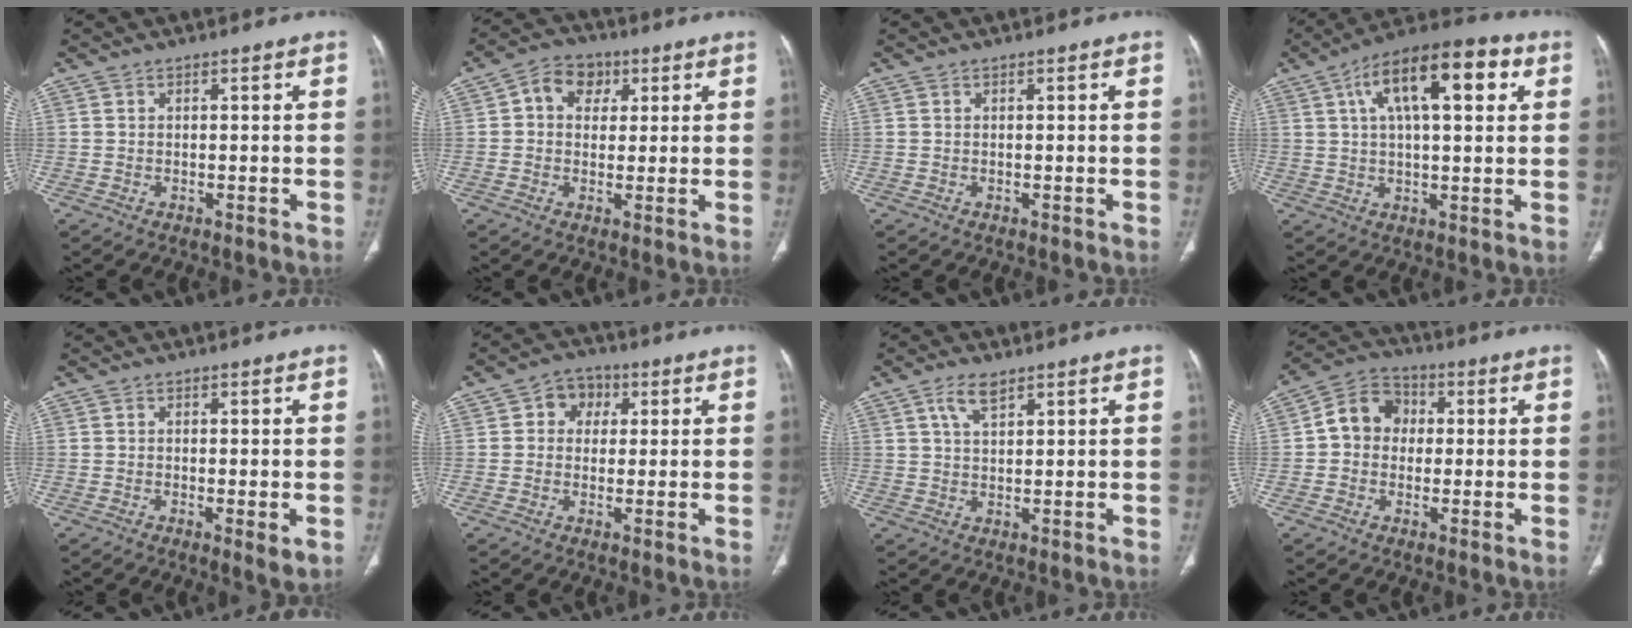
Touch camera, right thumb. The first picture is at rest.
{"total": 7.3, "force": [2.1, 6.0, 3.7], "torque": [-0.032, 0.008, 0.026]}
{"total": 0.0}
{"total": 17.1, "force": [5.9, 6.9, 14.4], "torque": [-0.210, 0.016, 0.086]}
{"total": 2.9, "force": [-0.6, 0.7, 2.8], "torque": [-0.050, -0.011, -0.012]}
{"total": 5.6, "force": [1.4, 4.7, 2.6], "torque": [-0.009, 0.006, 0.014]}
{"total": 4.3, "force": [2.5, 1.8, 2.9], "torque": [-0.054, -0.005, 0.053]}
{"total": 8.8, "force": [0.5, 7.6, 4.5], "torque": [-0.055, 0.024, -0.006]}